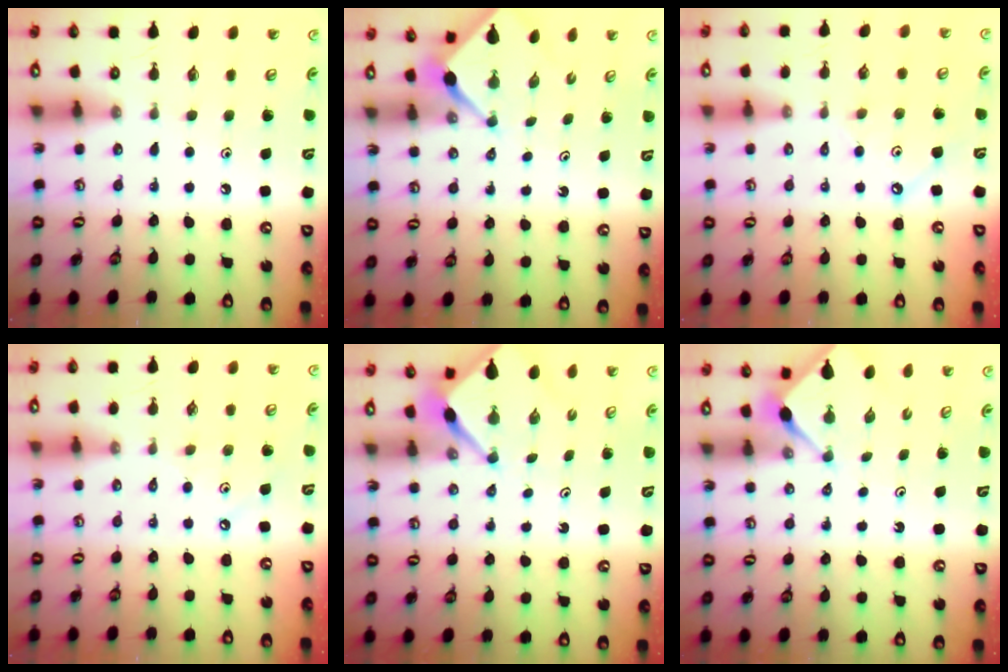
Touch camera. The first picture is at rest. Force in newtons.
{"total": 2.5, "press": 2.5, "slide": 0.2}
{"total": 1.8, "press": 1.8, "slide": 0.0}
{"total": 3.5, "press": 3.4, "slide": 0.5}
{"total": 2.9, "press": 2.9, "slide": 0.4}
{"total": 2.8, "press": 2.8, "slide": 0.4}